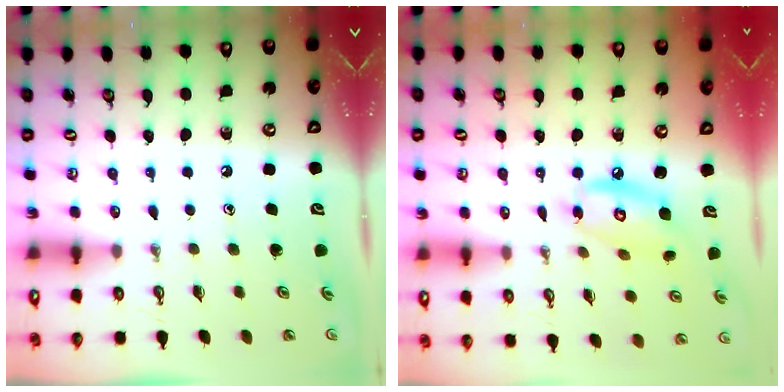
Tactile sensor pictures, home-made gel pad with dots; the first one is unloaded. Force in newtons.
{"total": 10.8, "press": 10.8, "slide": 0.9}